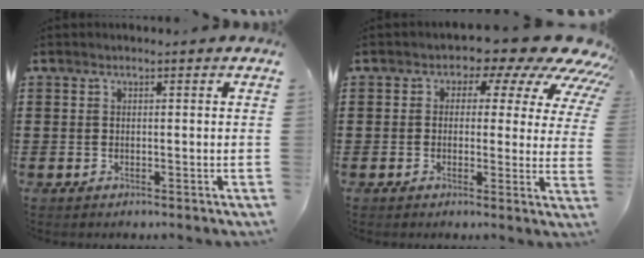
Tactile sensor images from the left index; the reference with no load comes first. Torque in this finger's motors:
{"motor_torque": [2.14, 0.00, 1.05, 0.09]}